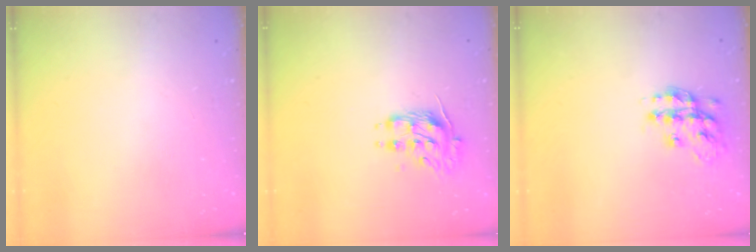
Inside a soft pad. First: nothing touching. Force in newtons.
{"total": 10.2, "press": 10.2, "slide": 0.6}
{"total": 15.0, "press": 15.0, "slide": 1.0}